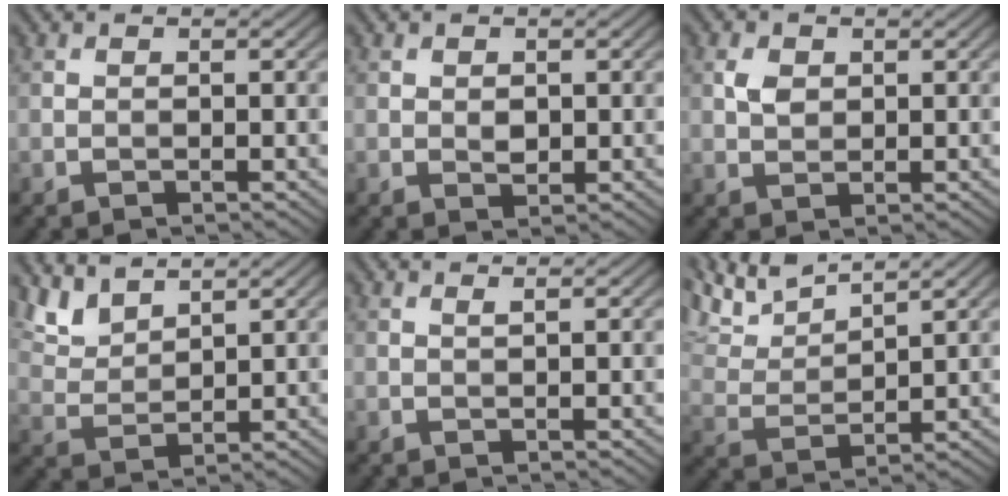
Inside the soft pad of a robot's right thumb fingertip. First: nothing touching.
{"total": 1.4, "force": [0.2, 1.0, 1.0], "torque": [-0.023, -0.003, 0.004]}
{"total": 2.1, "force": [0.6, 1.6, 1.2], "torque": [-0.032, 0.000, 0.012]}
{"total": 4.9, "force": [4.1, 1.6, 2.2], "torque": [-0.064, 0.001, 0.092]}
{"total": 0.5, "force": [0.4, 0.0, 0.4], "torque": [-0.008, 0.001, 0.007]}
{"total": 8.0, "force": [6.5, 1.8, 4.4], "torque": [-0.104, 0.013, 0.127]}